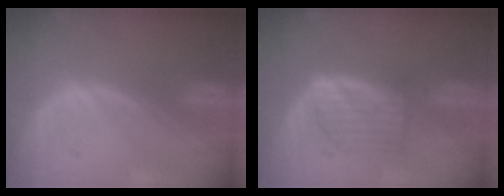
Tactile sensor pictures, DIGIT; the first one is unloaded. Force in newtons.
{"total": 5.5, "press": 5.5, "slide": 0.4}